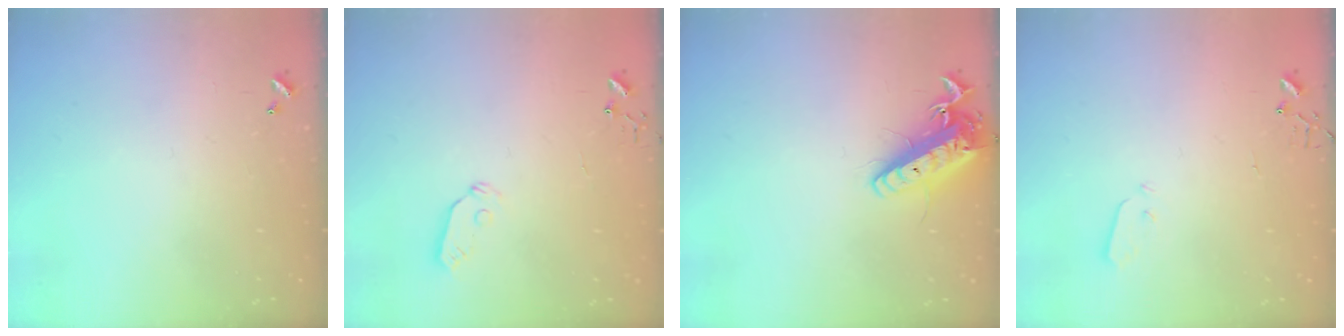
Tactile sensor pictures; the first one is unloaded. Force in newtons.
{"total": 5.3, "press": 5.2, "slide": 0.3}
{"total": 16.0, "press": 15.7, "slide": 3.1}
{"total": 3.0, "press": 2.9, "slide": 0.3}